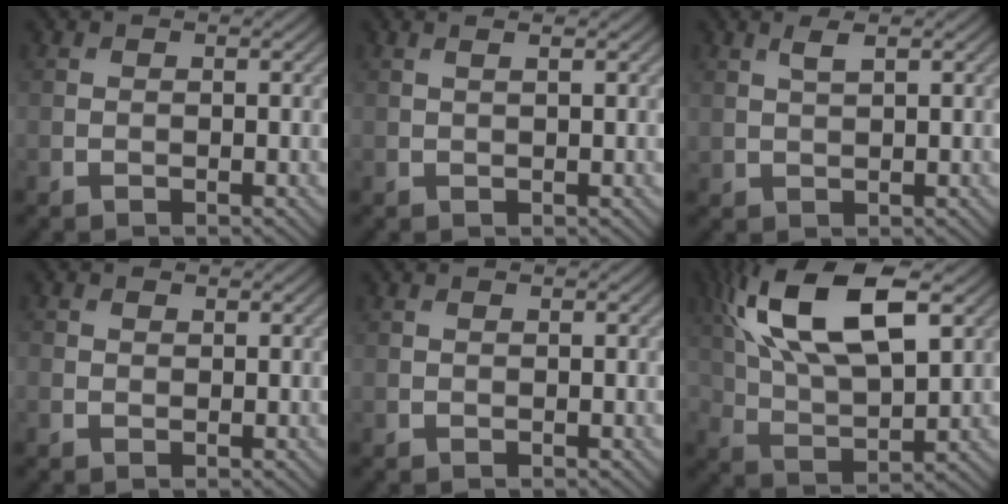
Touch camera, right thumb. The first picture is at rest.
{"total": 1.1, "force": [0.7, 0.1, 0.9], "torque": [-0.015, 0.003, 0.008]}
{"total": 1.7, "force": [1.0, 0.4, 1.3], "torque": [-0.033, 0.002, 0.023]}
{"total": 1.0, "force": [0.4, 0.9, 0.3], "torque": [-0.008, 0.001, 0.003]}
{"total": 0.0}
{"total": 15.6, "force": [6.4, 7.2, 12.3], "torque": [-0.265, 0.017, 0.116]}